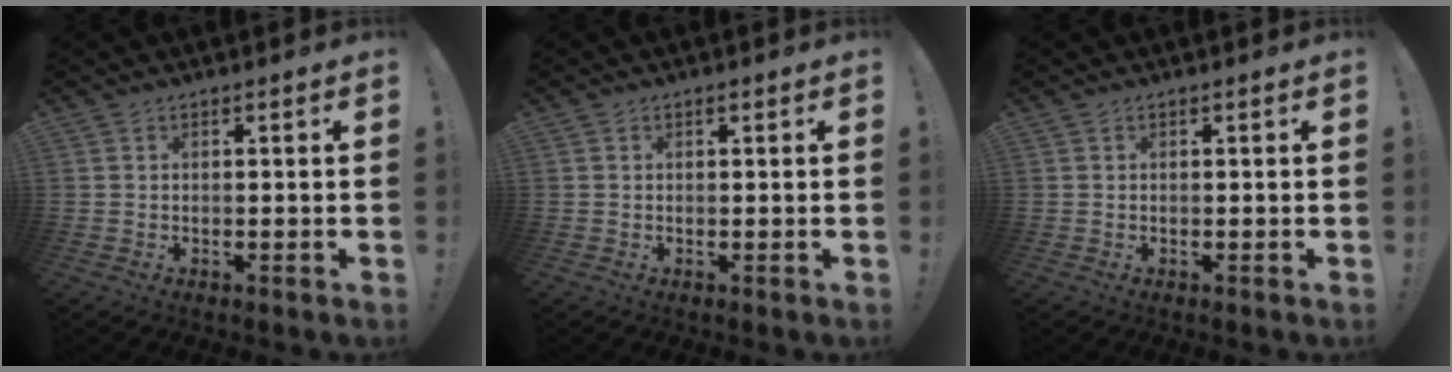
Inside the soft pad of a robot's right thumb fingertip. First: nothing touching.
{"total": 0.0}
{"total": 0.0}